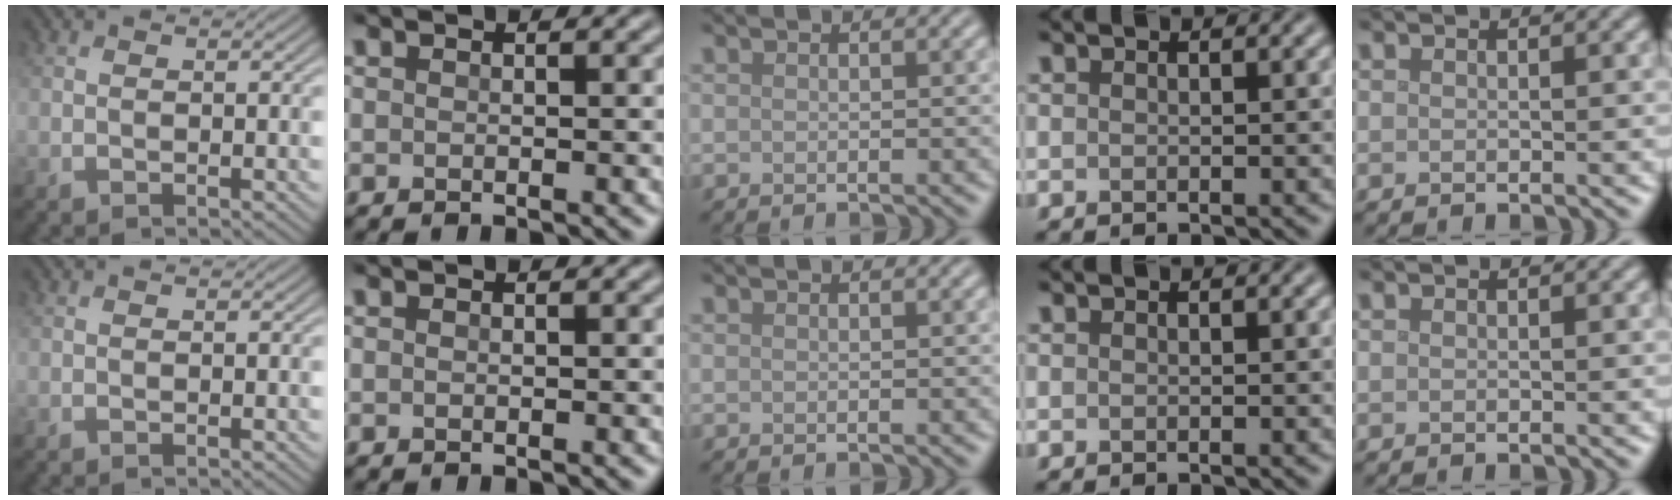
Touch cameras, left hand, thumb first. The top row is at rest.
{}